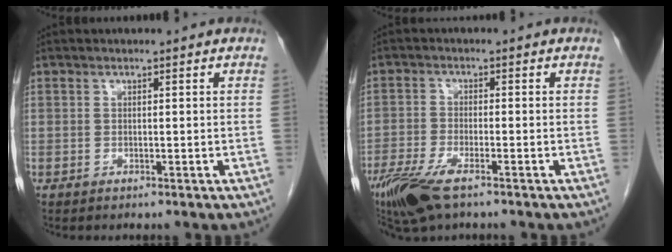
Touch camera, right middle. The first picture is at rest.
{"total": 8.1, "force": [-5.4, 2.1, 5.6], "torque": [-0.112, -0.017, -0.097]}